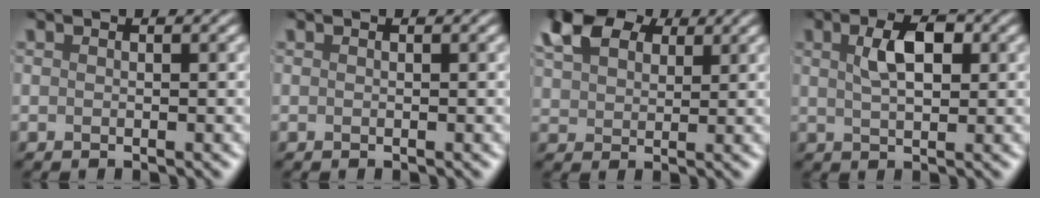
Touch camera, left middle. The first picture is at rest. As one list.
[{"total": 0.0}, {"total": 4.9, "force": [3.6, 2.8, 1.9], "torque": [-0.080, 0.030, 0.077]}, {"total": 1.3, "force": [0.5, -0.2, 1.2], "torque": [-0.050, 0.006, 0.030]}]